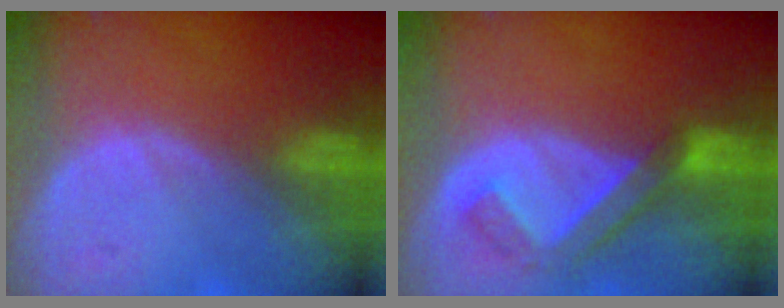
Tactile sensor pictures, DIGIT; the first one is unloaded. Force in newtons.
{"total": 5.6, "press": 5.6, "slide": 0.3}